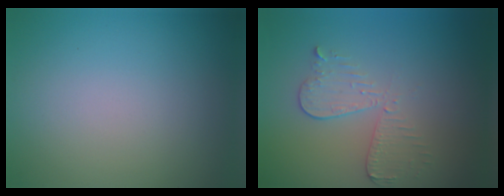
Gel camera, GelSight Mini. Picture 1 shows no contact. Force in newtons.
{"total": 3.0, "press": 2.7, "slide": 1.3}